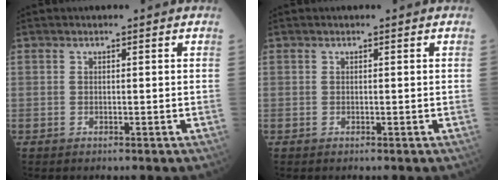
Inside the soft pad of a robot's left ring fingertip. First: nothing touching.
{"total": 0.0}